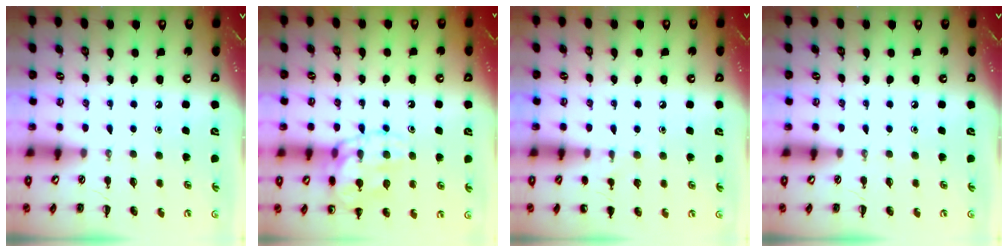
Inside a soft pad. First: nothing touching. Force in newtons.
{"total": 14.7, "press": 14.7, "slide": 1.5}
{"total": 6.4, "press": 6.1, "slide": 1.7}
{"total": 0.0}